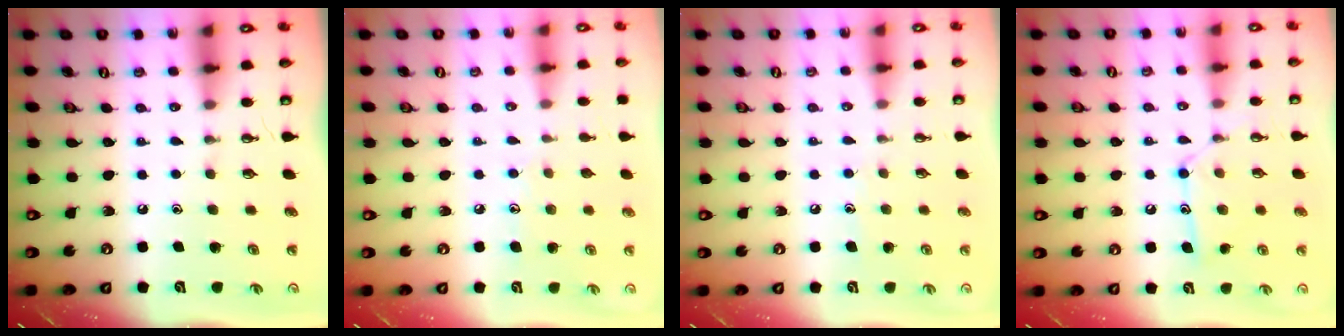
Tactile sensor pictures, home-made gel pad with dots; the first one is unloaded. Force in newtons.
{"total": 6.2, "press": 6.2, "slide": 0.4}
{"total": 4.9, "press": 4.9, "slide": 0.6}
{"total": 12.4, "press": 12.4, "slide": 0.9}